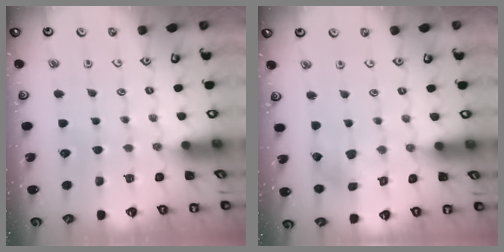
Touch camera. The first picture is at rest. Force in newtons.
{"total": 3.5, "press": 3.4, "slide": 0.6}